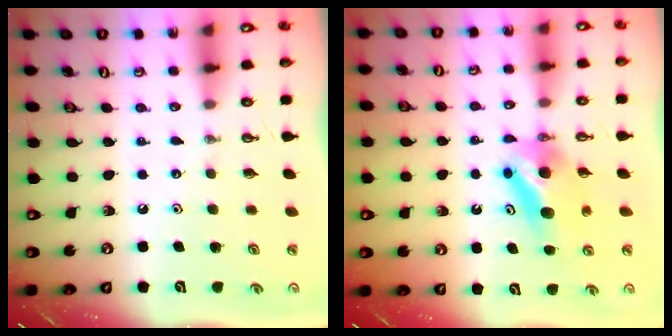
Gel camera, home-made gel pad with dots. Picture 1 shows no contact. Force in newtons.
{"total": 6.5, "press": 6.4, "slide": 0.8}